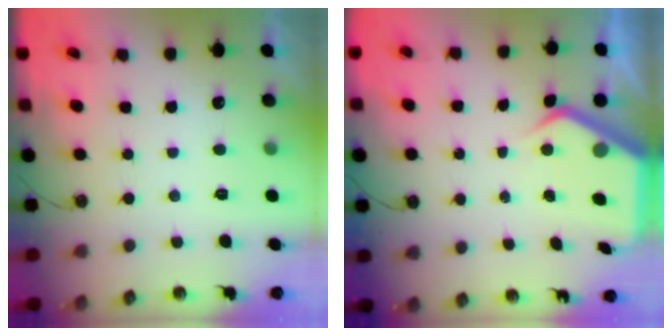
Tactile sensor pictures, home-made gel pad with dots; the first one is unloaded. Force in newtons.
{"total": 6.2, "press": 6.2, "slide": 0.5}